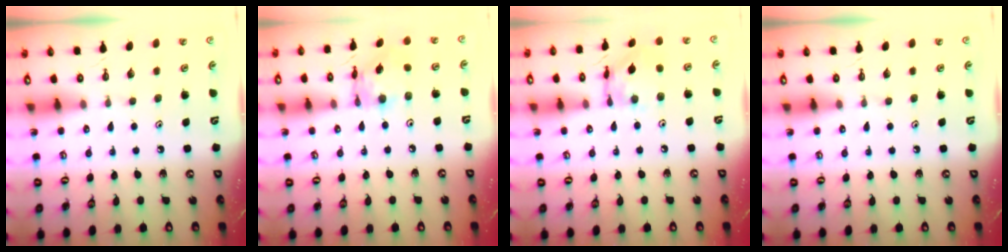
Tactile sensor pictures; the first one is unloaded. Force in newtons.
{"total": 10.3, "press": 10.3, "slide": 0.8}
{"total": 10.7, "press": 10.6, "slide": 0.8}
{"total": 0.0}